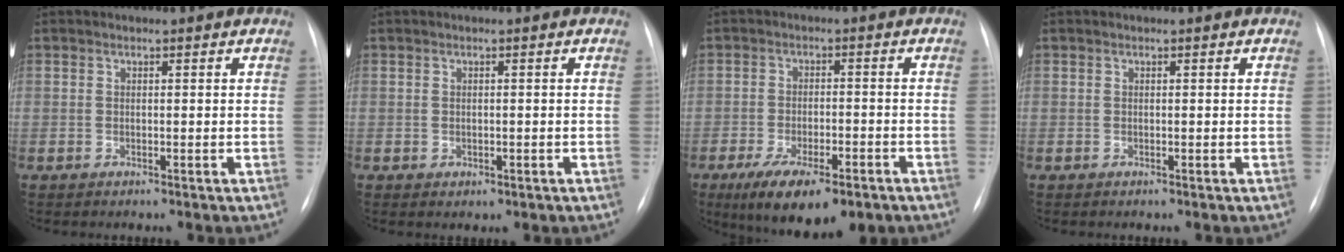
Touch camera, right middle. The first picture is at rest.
{"total": 1.1, "force": [-0.3, 0.8, 0.6], "torque": [-0.010, -0.001, 0.001]}
{"total": 11.8, "force": [-7.7, 3.9, 8.1], "torque": [-0.129, -0.015, -0.116]}
{"total": 0.0}